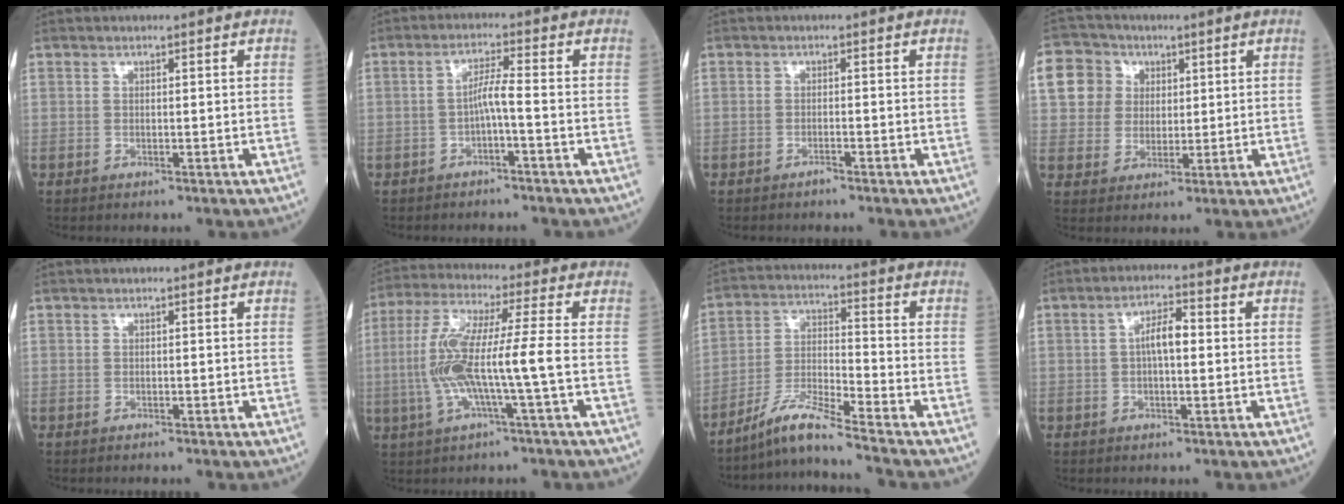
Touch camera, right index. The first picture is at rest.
{"total": 3.1, "force": [-1.1, -0.2, 2.9], "torque": [-0.053, 0.009, -0.021]}
{"total": 0.8, "force": [-0.7, 0.1, 0.3], "torque": [-0.007, 0.001, -0.012]}
{"total": 8.7, "force": [2.8, 8.0, 2.1], "torque": [-0.061, 0.034, 0.052]}
{"total": 0.0}
{"total": 12.0, "force": [-1.9, -0.2, 11.9], "torque": [-0.254, 0.014, -0.043]}
{"total": 7.6, "force": [-6.7, -1.5, 3.4], "torque": [-0.072, -0.017, -0.128]}
{"total": 4.1, "force": [0.3, 1.2, 3.9], "torque": [-0.071, 0.013, 0.002]}